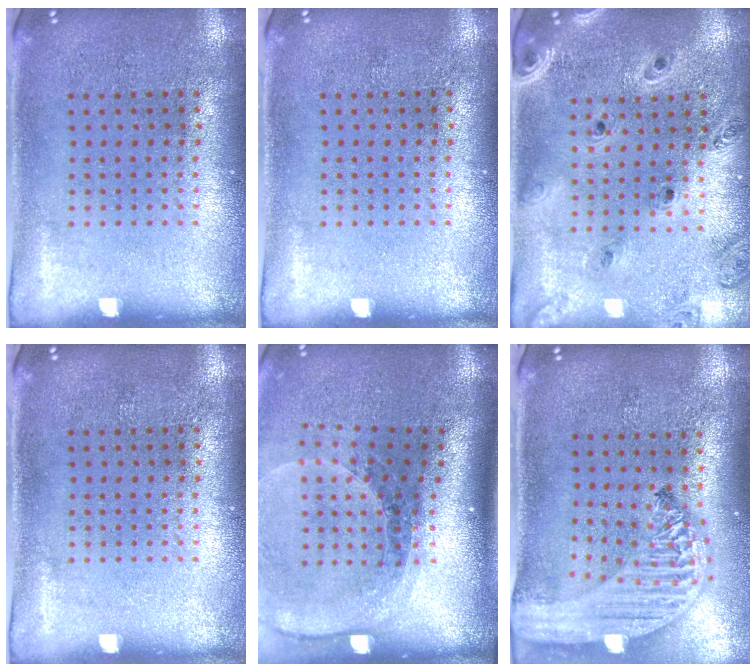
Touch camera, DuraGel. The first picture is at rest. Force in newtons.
{"total": 0.0}
{"total": 1.3, "press": 1.3, "slide": 0.2}
{"total": 0.0}
{"total": 1.9, "press": 1.6, "slide": 1.0}
{"total": 2.9, "press": 2.2, "slide": 1.8}